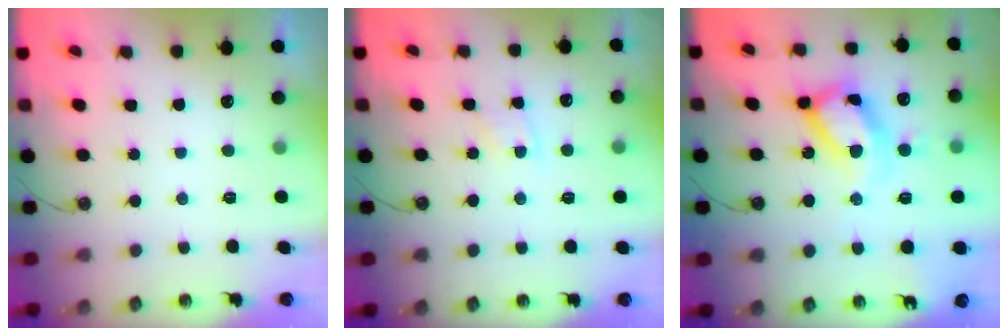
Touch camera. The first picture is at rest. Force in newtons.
{"total": 6.1, "press": 6.1, "slide": 0.8}
{"total": 19.4, "press": 19.3, "slide": 2.6}